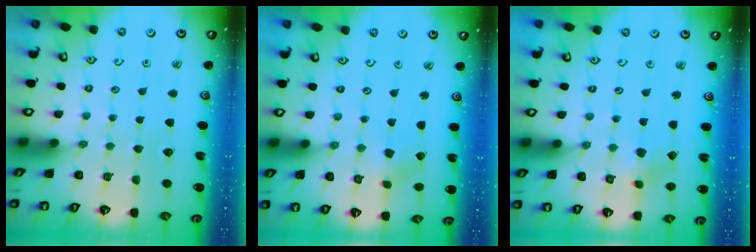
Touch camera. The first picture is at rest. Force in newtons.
{"total": 0.8, "press": 0.7, "slide": 0.2}
{"total": 2.9, "press": 2.9, "slide": 0.4}